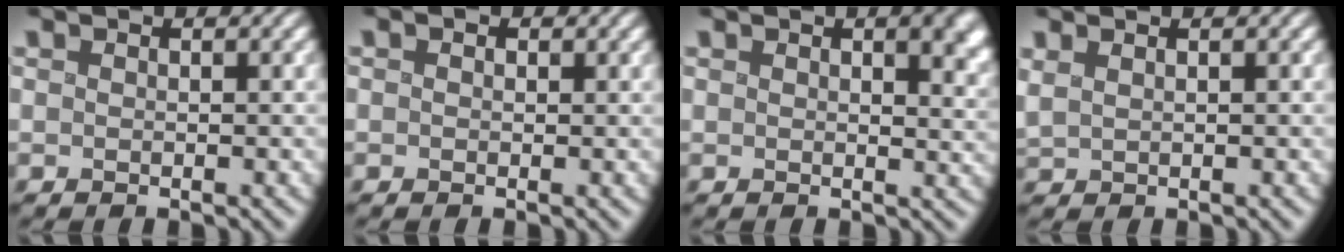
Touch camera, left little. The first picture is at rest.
{"total": 0.6, "force": [-0.1, 0.6, 0.3], "torque": [-0.003, 0.002, -0.008]}
{"total": 5.4, "force": [2.3, 3.1, 3.8], "torque": [-0.059, -0.013, 0.047]}
{"total": 1.1, "force": [0.7, 0.4, 0.7], "torque": [-0.021, 0.006, 0.017]}